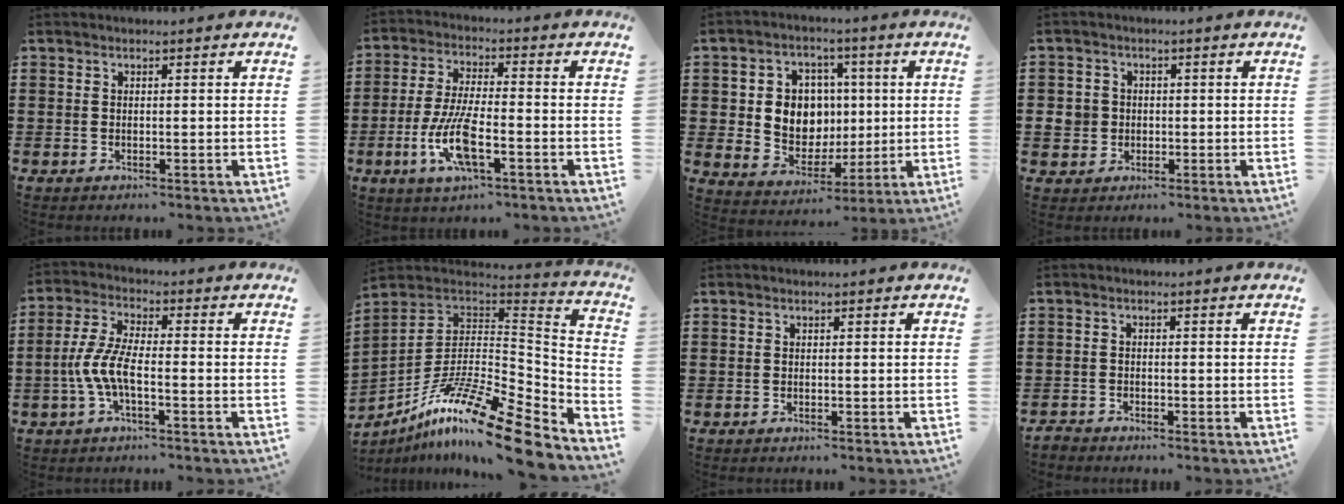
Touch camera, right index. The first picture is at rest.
{"total": 9.2, "force": [-3.3, 2.6, 8.2], "torque": [-0.186, -0.018, -0.065]}
{"total": 8.2, "force": [0.9, 7.5, 3.4], "torque": [-0.082, 0.014, 0.020]}
{"total": 3.8, "force": [-0.4, 3.5, 1.5], "torque": [-0.061, 0.001, -0.015]}
{"total": 6.3, "force": [-2.1, 2.0, 5.6], "torque": [-0.137, -0.012, -0.047]}
{"total": 17.5, "force": [-11.6, 3.8, 12.5], "torque": [-0.221, 0.040, -0.205]}
{"total": 0.0}
{"total": 1.6, "force": [-1.6, 0.2, -0.1], "torque": [-0.002, 0.002, -0.035]}